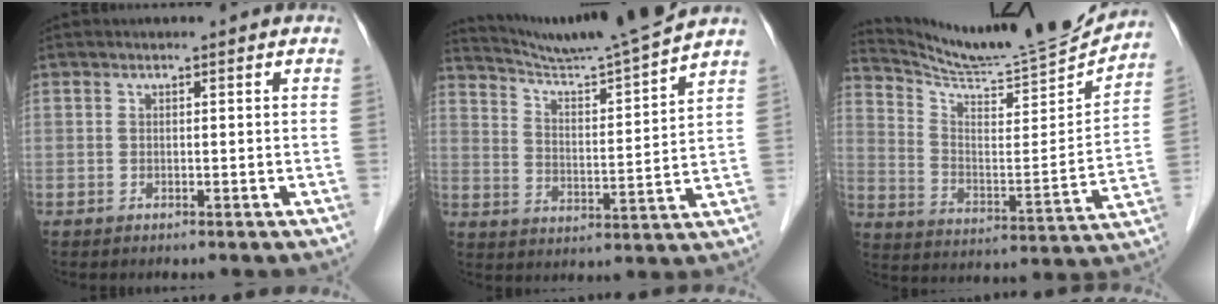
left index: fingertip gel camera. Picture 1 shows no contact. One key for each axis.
{"total": 13.4, "fx": 12.5, "fy": -2.5, "fz": 4.0, "tx": -0.073, "ty": -0.019, "tz": 0.205}
{"total": 18.7, "fx": 18.1, "fy": -0.4, "fz": 4.7, "tx": -0.091, "ty": -0.062, "tz": 0.278}